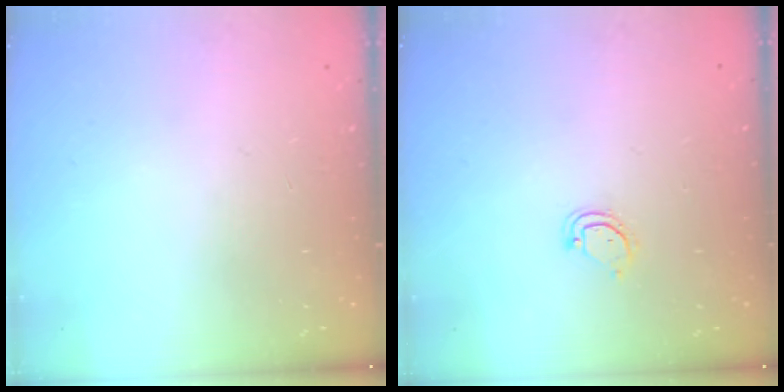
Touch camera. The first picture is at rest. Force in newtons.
{"total": 3.1, "press": 3.1, "slide": 0.4}